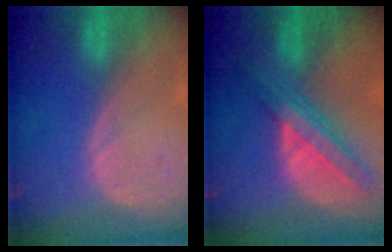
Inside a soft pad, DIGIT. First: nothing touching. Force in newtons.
{"total": 8.3, "press": 7.1, "slide": 4.4}